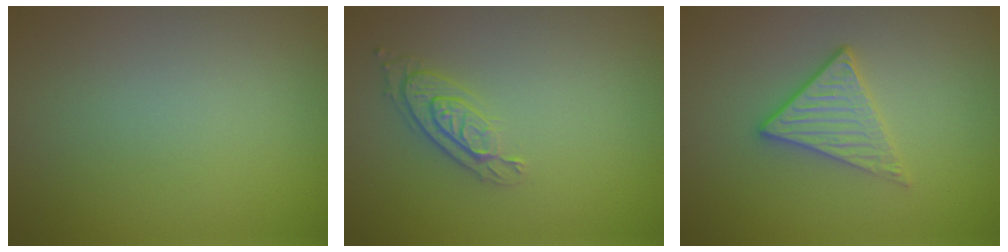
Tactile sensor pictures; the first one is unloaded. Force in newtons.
{"total": 2.9, "press": 2.2, "slide": 1.9}
{"total": 2.8, "press": 2.5, "slide": 1.2}